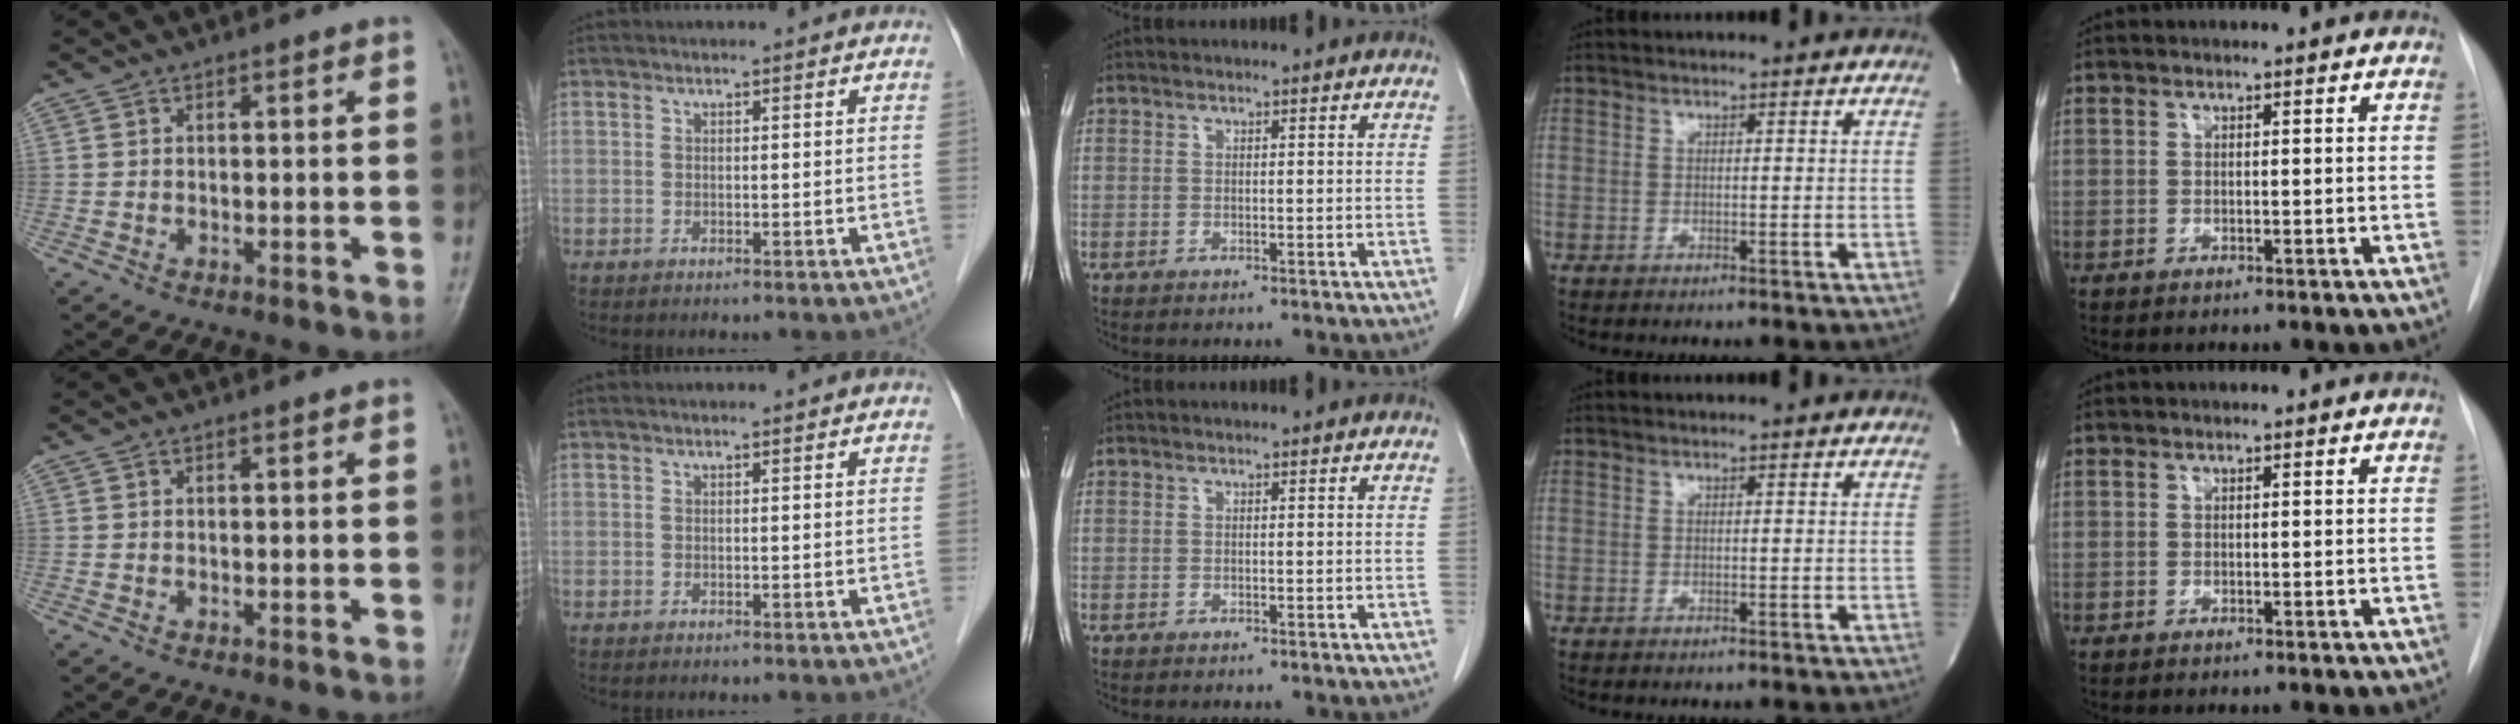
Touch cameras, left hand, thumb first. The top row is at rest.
{}